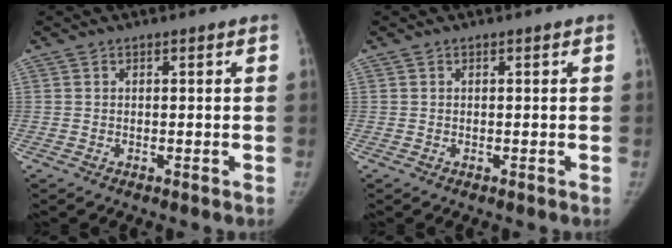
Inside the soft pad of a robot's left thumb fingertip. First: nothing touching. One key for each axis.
{"total": 0.0}